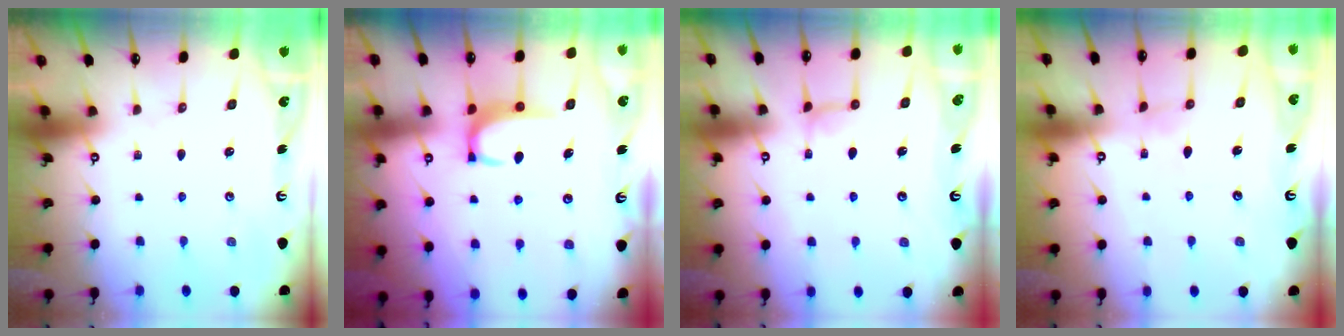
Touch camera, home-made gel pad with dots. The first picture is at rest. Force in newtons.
{"total": 3.3, "press": 3.3, "slide": 0.4}
{"total": 2.3, "press": 2.3, "slide": 0.0}
{"total": 0.9, "press": 0.8, "slide": 0.2}